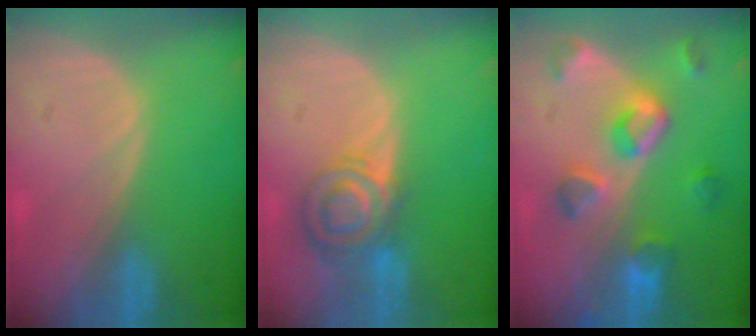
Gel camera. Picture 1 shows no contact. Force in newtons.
{"total": 7.4, "press": 6.3, "slide": 3.9}
{"total": 7.3, "press": 7.3, "slide": 0.8}